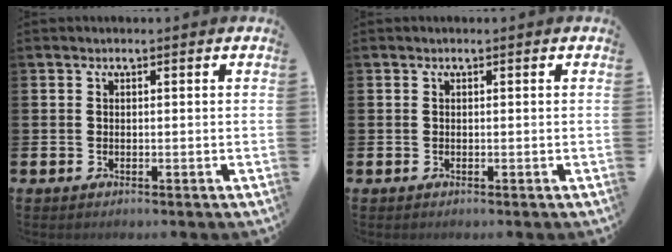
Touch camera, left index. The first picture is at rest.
{"total": 0.0}